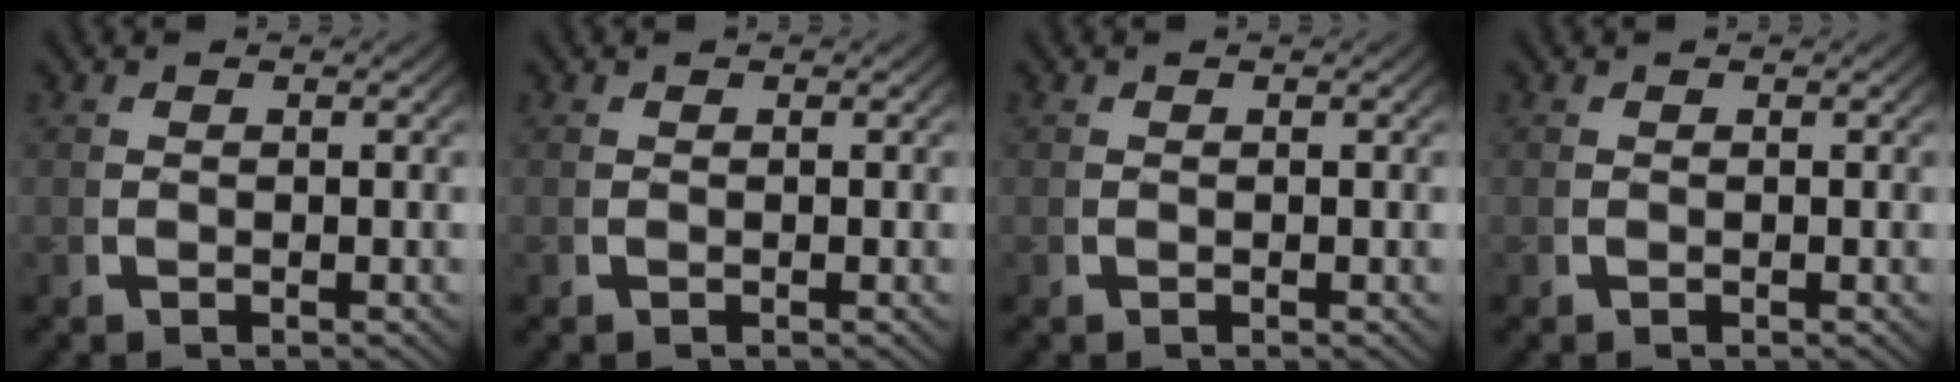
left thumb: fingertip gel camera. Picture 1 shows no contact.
{"total": 0.0}
{"total": 0.0}
{"total": 0.0}